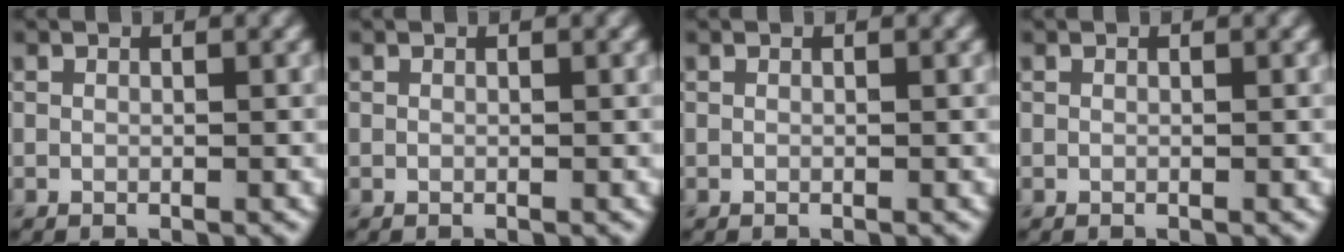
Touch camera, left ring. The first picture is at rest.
{"total": 0.0}
{"total": 0.0}
{"total": 0.0}